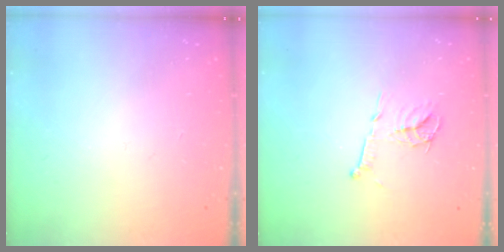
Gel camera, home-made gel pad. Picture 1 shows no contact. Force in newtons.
{"total": 11.7, "press": 11.7, "slide": 0.7}